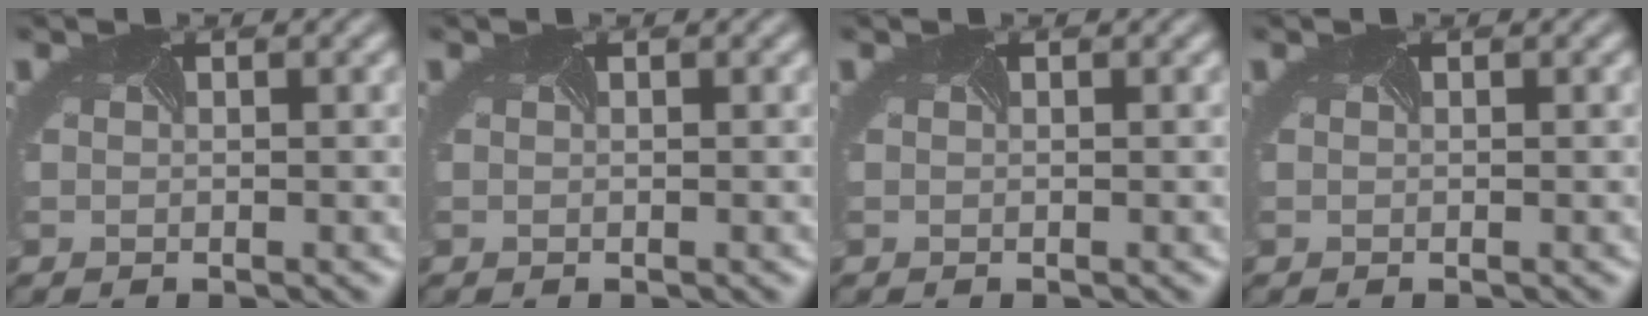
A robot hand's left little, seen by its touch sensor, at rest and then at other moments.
{"total": 0.0}
{"total": 0.0}
{"total": 0.0}